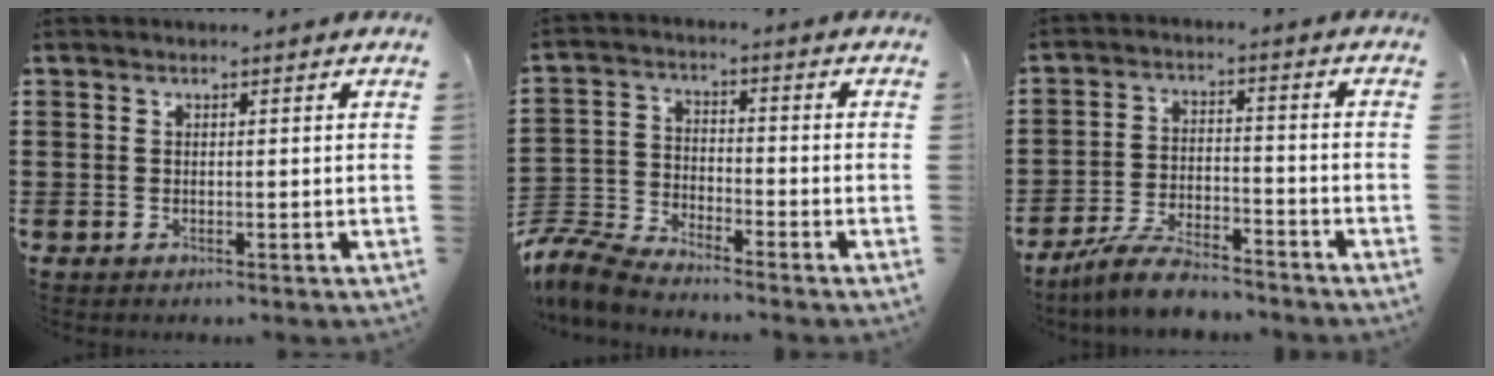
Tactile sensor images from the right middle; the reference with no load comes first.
{"total": 7.6, "force": [-7.3, 1.1, 1.7], "torque": [-0.059, 0.004, -0.151]}
{"total": 6.7, "force": [-6.1, 1.1, 2.5], "torque": [-0.058, 0.002, -0.120]}